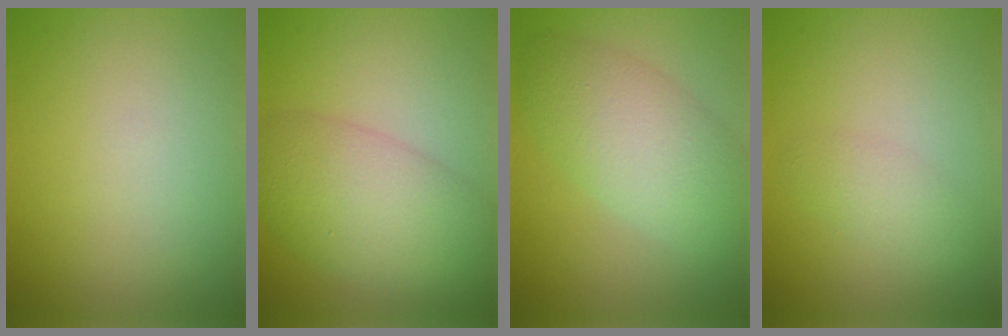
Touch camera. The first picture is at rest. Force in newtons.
{"total": 6.8, "press": 6.8, "slide": 0.1}
{"total": 5.7, "press": 5.7, "slide": 0.4}
{"total": 1.7, "press": 1.7, "slide": 0.1}